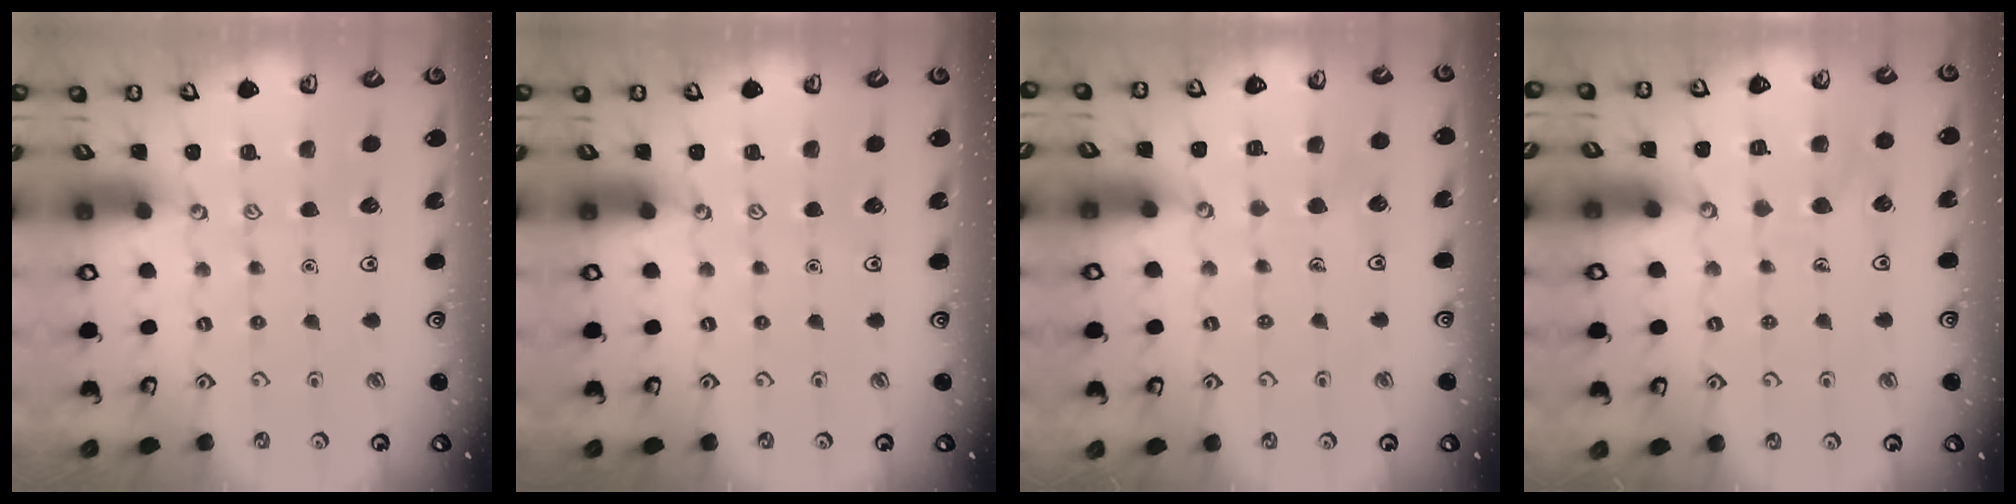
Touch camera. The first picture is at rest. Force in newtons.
{"total": 0.0}
{"total": 3.4, "press": 3.4, "slide": 0.1}
{"total": 6.6, "press": 6.6, "slide": 0.6}